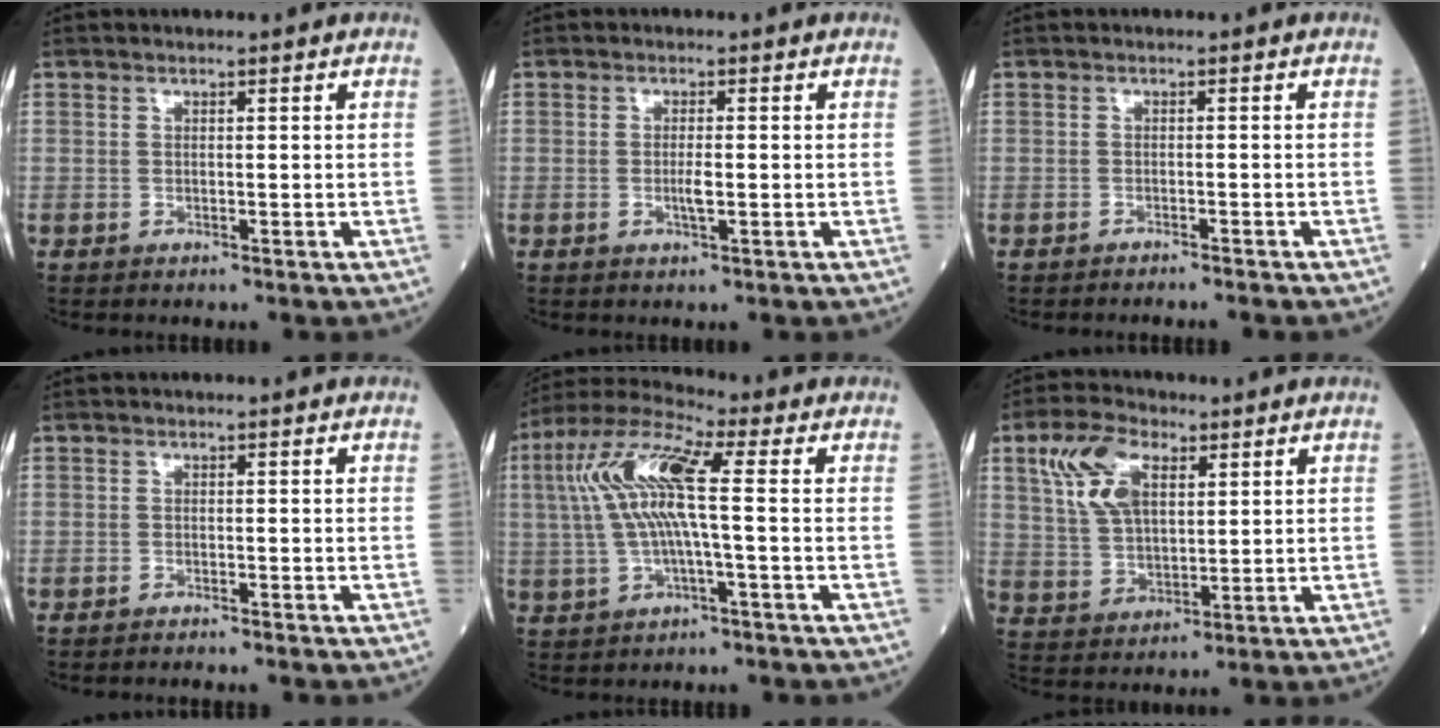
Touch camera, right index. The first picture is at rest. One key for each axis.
{"total": 1.9, "fx": -0.2, "fy": 0.3, "fz": 1.9, "tx": -0.042, "ty": -0.001, "tz": 0.000}
{"total": 3.2, "fx": -3.0, "fy": 0.2, "fz": 1.1, "tx": -0.018, "ty": -0.003, "tz": -0.038}
{"total": 2.7, "fx": -2.6, "fy": 0.0, "fz": 0.7, "tx": -0.010, "ty": -0.003, "tz": -0.033}
{"total": 10.9, "fx": 1.0, "fy": 1.4, "fz": 10.8, "tx": -0.231, "ty": 0.029, "tz": 0.015}
{"total": 9.5, "fx": 4.0, "fy": 4.7, "fz": 7.1, "tx": -0.161, "ty": 0.020, "tz": 0.083}